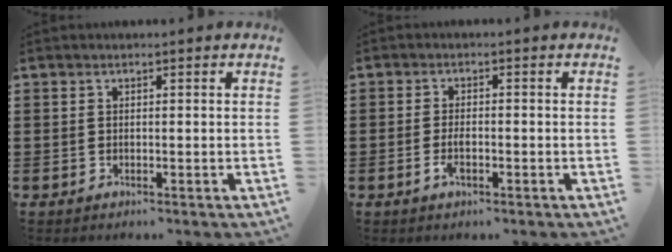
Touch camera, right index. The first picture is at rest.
{"total": 2.5, "force": [-0.9, 0.9, 2.1], "torque": [-0.048, -0.006, -0.017]}